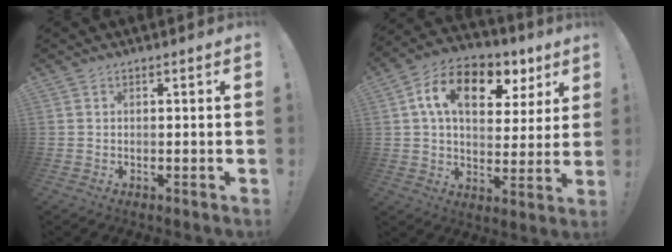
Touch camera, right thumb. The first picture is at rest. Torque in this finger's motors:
{"motor_torque": [1.01, 1.64, 0.69, -0.25, 0.10]}